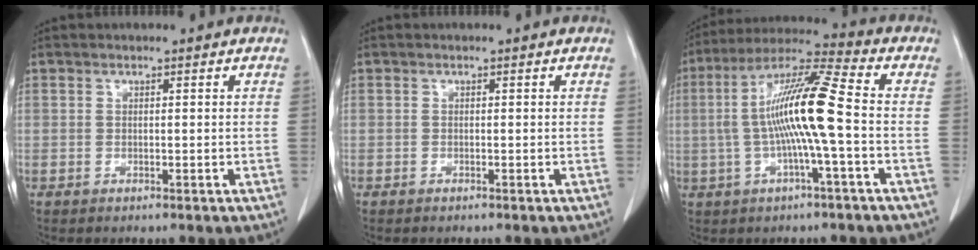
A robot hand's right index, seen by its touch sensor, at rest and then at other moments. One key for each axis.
{"total": 0.0}
{"total": 13.0, "fx": -0.9, "fy": 0.0, "fz": 12.9, "tx": -0.248, "ty": 0.019, "tz": -0.026}